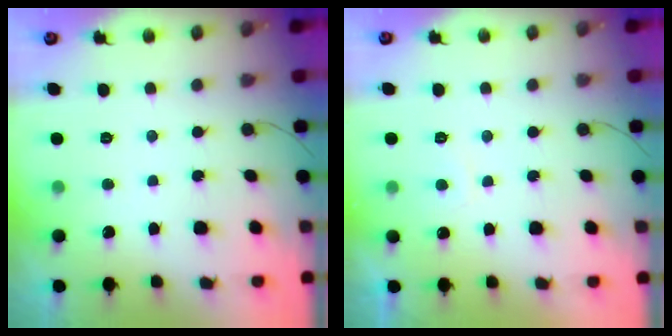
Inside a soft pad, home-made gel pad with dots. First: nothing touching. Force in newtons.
{"total": 1.8, "press": 1.6, "slide": 0.7}